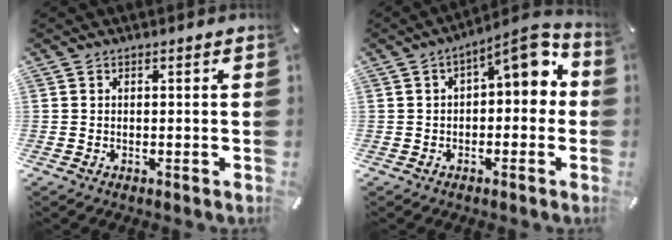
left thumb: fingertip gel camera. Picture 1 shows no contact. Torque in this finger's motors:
{"motor_torque": [0.06, 0.34, 0.66, 0.49, 0.10]}